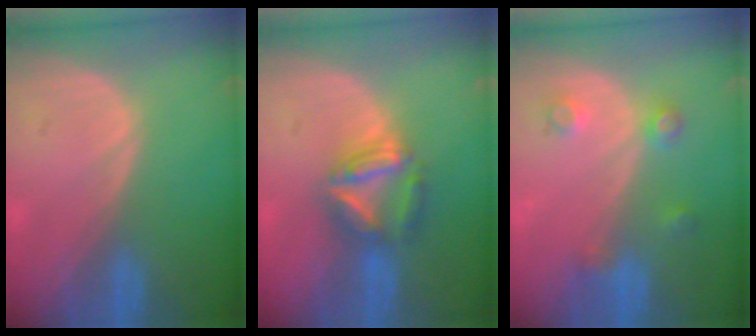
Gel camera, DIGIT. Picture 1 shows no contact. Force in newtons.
{"total": 6.2, "press": 6.0, "slide": 1.5}
{"total": 3.6, "press": 3.4, "slide": 1.3}